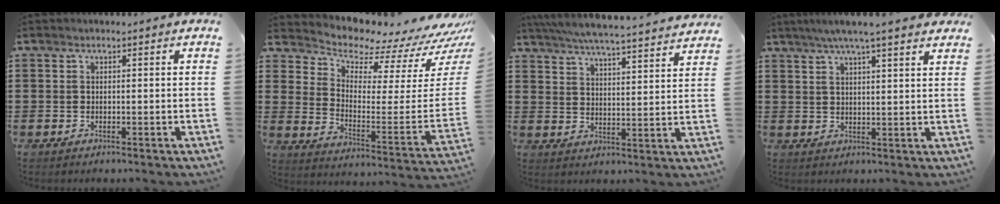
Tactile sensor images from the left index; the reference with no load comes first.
{"total": 5.8, "force": [5.5, 1.3, 1.3], "torque": [-0.047, -0.075, 0.087]}
{"total": 5.7, "force": [5.4, -0.4, 1.6], "torque": [-0.054, -0.039, 0.092]}
{"total": 5.1, "force": [4.2, 0.0, 3.0], "torque": [-0.068, -0.004, 0.073]}